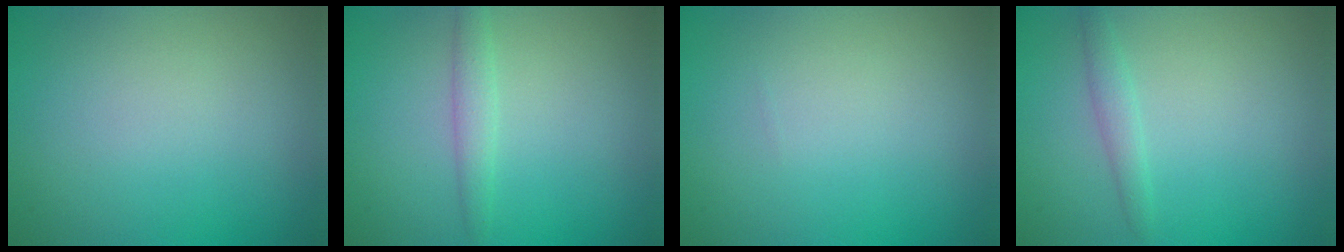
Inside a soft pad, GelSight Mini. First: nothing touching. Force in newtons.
{"total": 1.6, "press": 1.6, "slide": 0.0}
{"total": 0.0}
{"total": 1.3, "press": 1.3, "slide": 0.0}